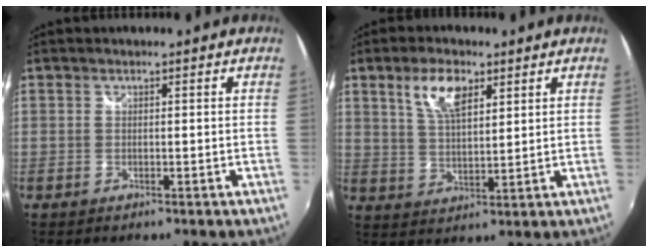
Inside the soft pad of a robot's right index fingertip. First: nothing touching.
{"total": 7.5, "force": [4.1, 3.2, 5.5], "torque": [-0.103, 0.009, 0.079]}